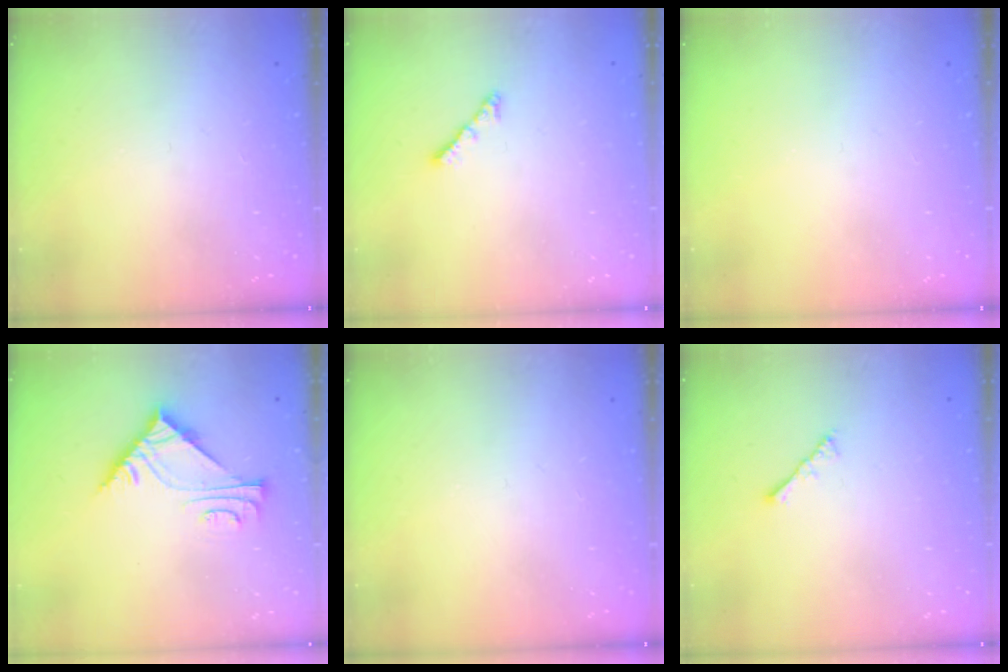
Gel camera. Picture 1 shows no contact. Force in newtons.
{"total": 3.0, "press": 2.9, "slide": 0.6}
{"total": 0.0}
{"total": 7.0, "press": 7.0, "slide": 0.1}
{"total": 0.0}
{"total": 2.2, "press": 2.1, "slide": 0.5}